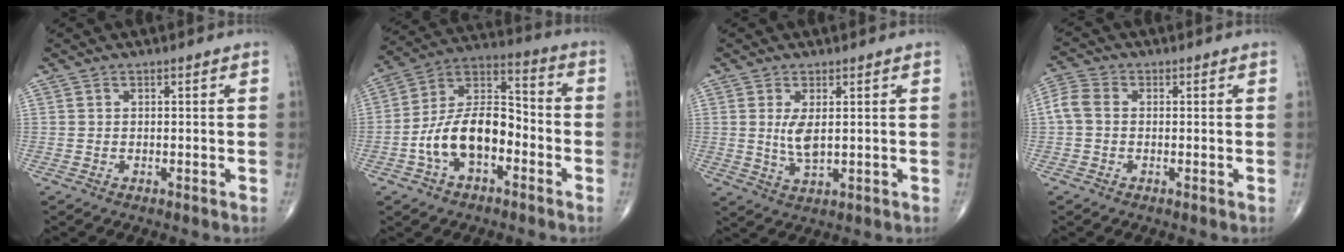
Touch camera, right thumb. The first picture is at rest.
{"total": 15.0, "force": [-4.6, 8.5, 11.4], "torque": [-0.191, 0.050, -0.089]}
{"total": 4.5, "force": [0.8, 1.7, 4.0], "torque": [-0.080, -0.015, 0.023]}
{"total": 4.6, "force": [-0.1, 3.4, 3.1], "torque": [-0.071, 0.014, -0.012]}